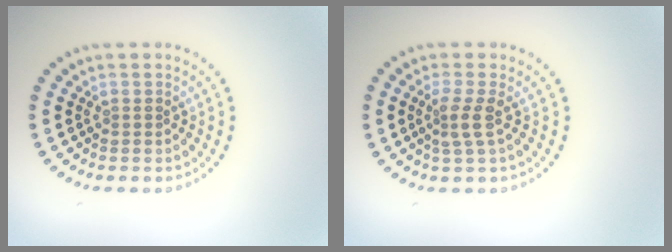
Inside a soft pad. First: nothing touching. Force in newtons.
{"total": 1.9, "press": 1.4, "slide": 1.3}